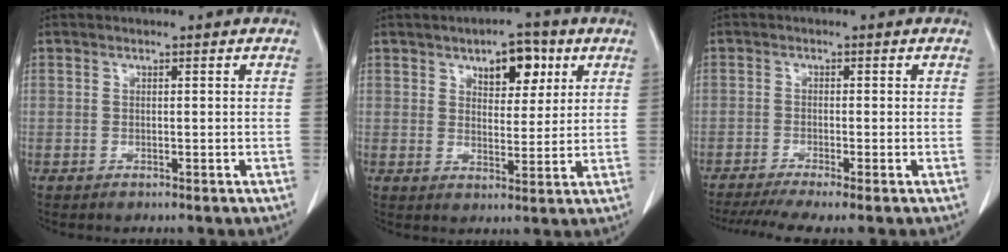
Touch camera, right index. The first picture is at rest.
{"total": 6.9, "force": [3.6, 3.3, 4.9], "torque": [-0.065, 0.007, 0.053]}
{"total": 6.6, "force": [-5.0, 0.0, 4.3], "torque": [-0.070, -0.008, -0.081]}